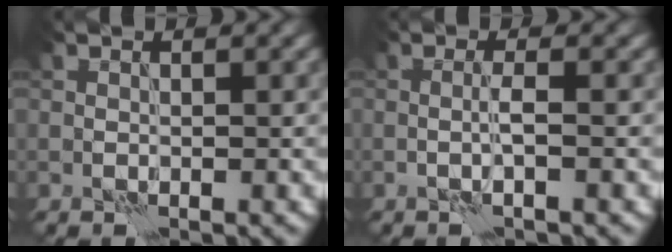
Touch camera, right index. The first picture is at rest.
{"total": 1.3, "force": [-0.4, -0.1, 1.2], "torque": [-0.024, 0.004, -0.010]}